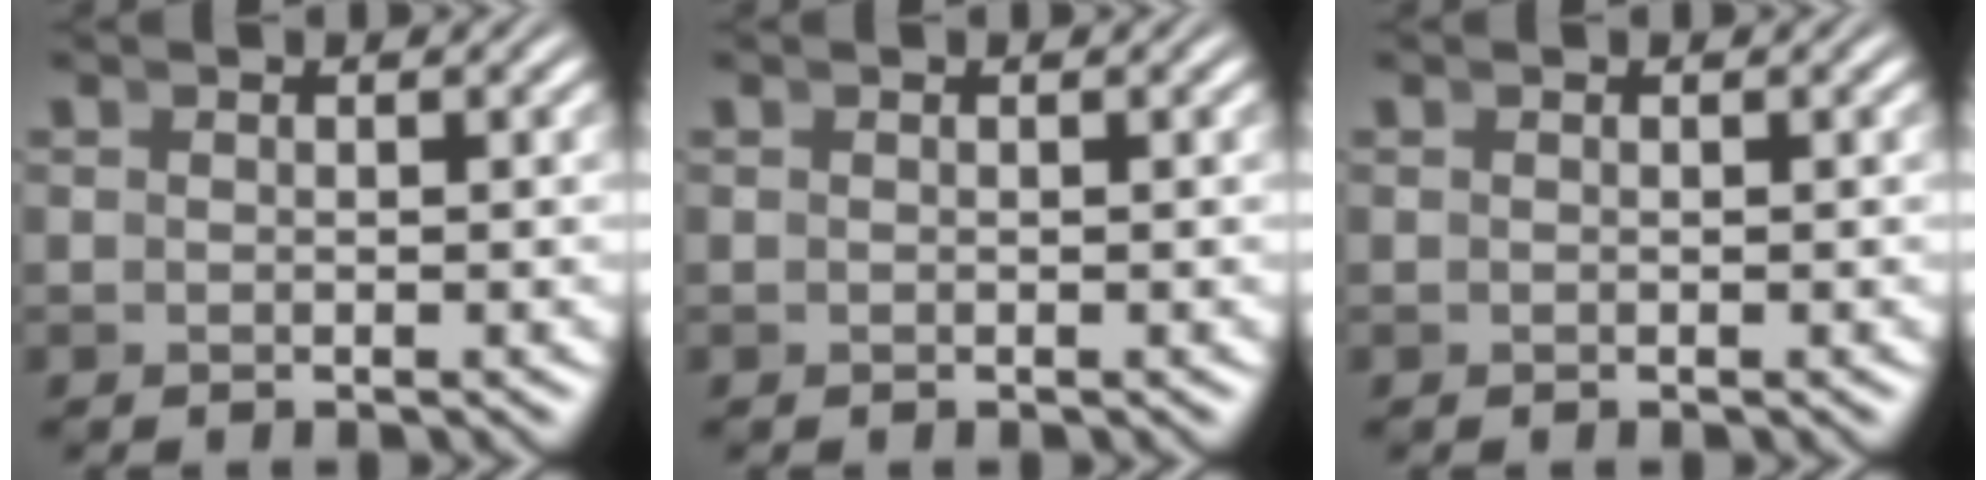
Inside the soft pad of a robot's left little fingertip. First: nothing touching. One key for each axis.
{"total": 0.0}
{"total": 0.0}